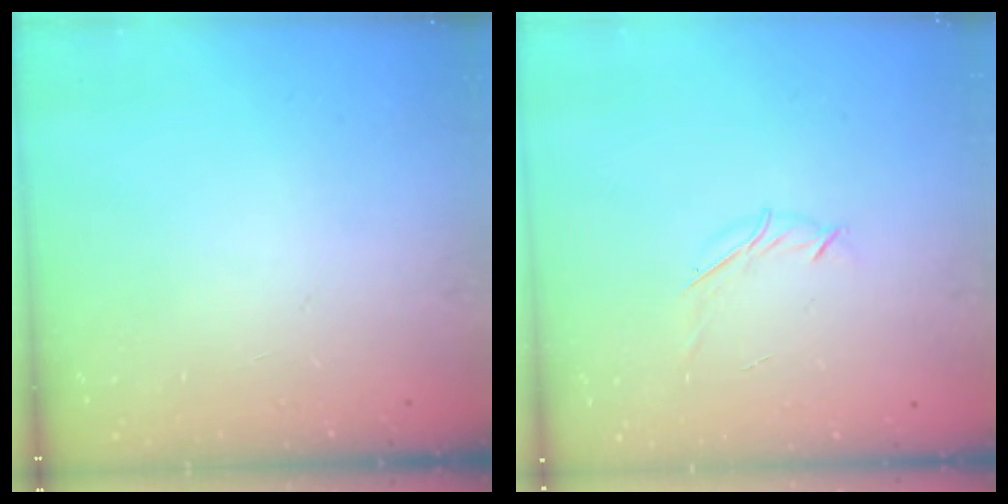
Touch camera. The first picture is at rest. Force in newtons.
{"total": 3.9, "press": 3.8, "slide": 0.8}